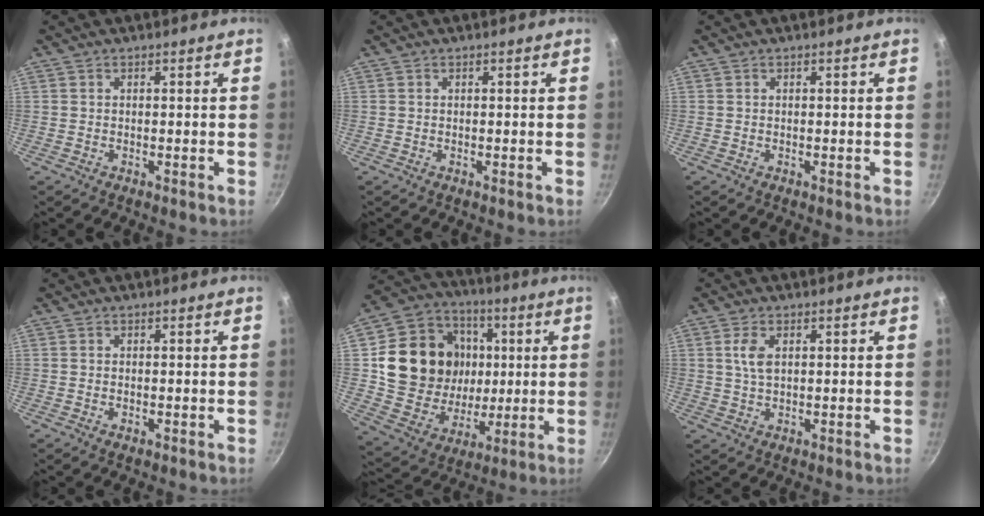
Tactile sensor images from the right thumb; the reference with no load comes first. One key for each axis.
{"total": 0.0}
{"total": 0.0}
{"total": 0.6, "fx": -0.1, "fy": 0.3, "fz": 0.6, "tx": -0.009, "ty": 0.000, "tz": -0.003}
{"total": 21.9, "fx": 3.4, "fy": 18.2, "fz": 11.6, "tx": -0.188, "ty": 0.009, "tz": 0.070}
{"total": 3.9, "fx": 1.0, "fy": 2.1, "fz": 3.1, "tx": -0.060, "ty": 0.000, "tz": 0.020}